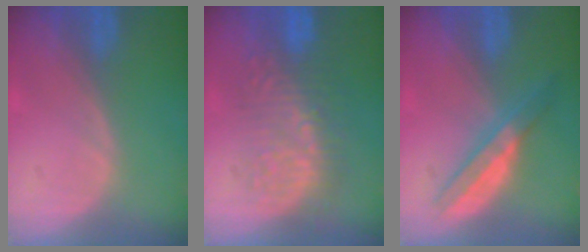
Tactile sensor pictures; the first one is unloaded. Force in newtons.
{"total": 8.9, "press": 8.7, "slide": 2.0}
{"total": 4.9, "press": 4.8, "slide": 0.7}